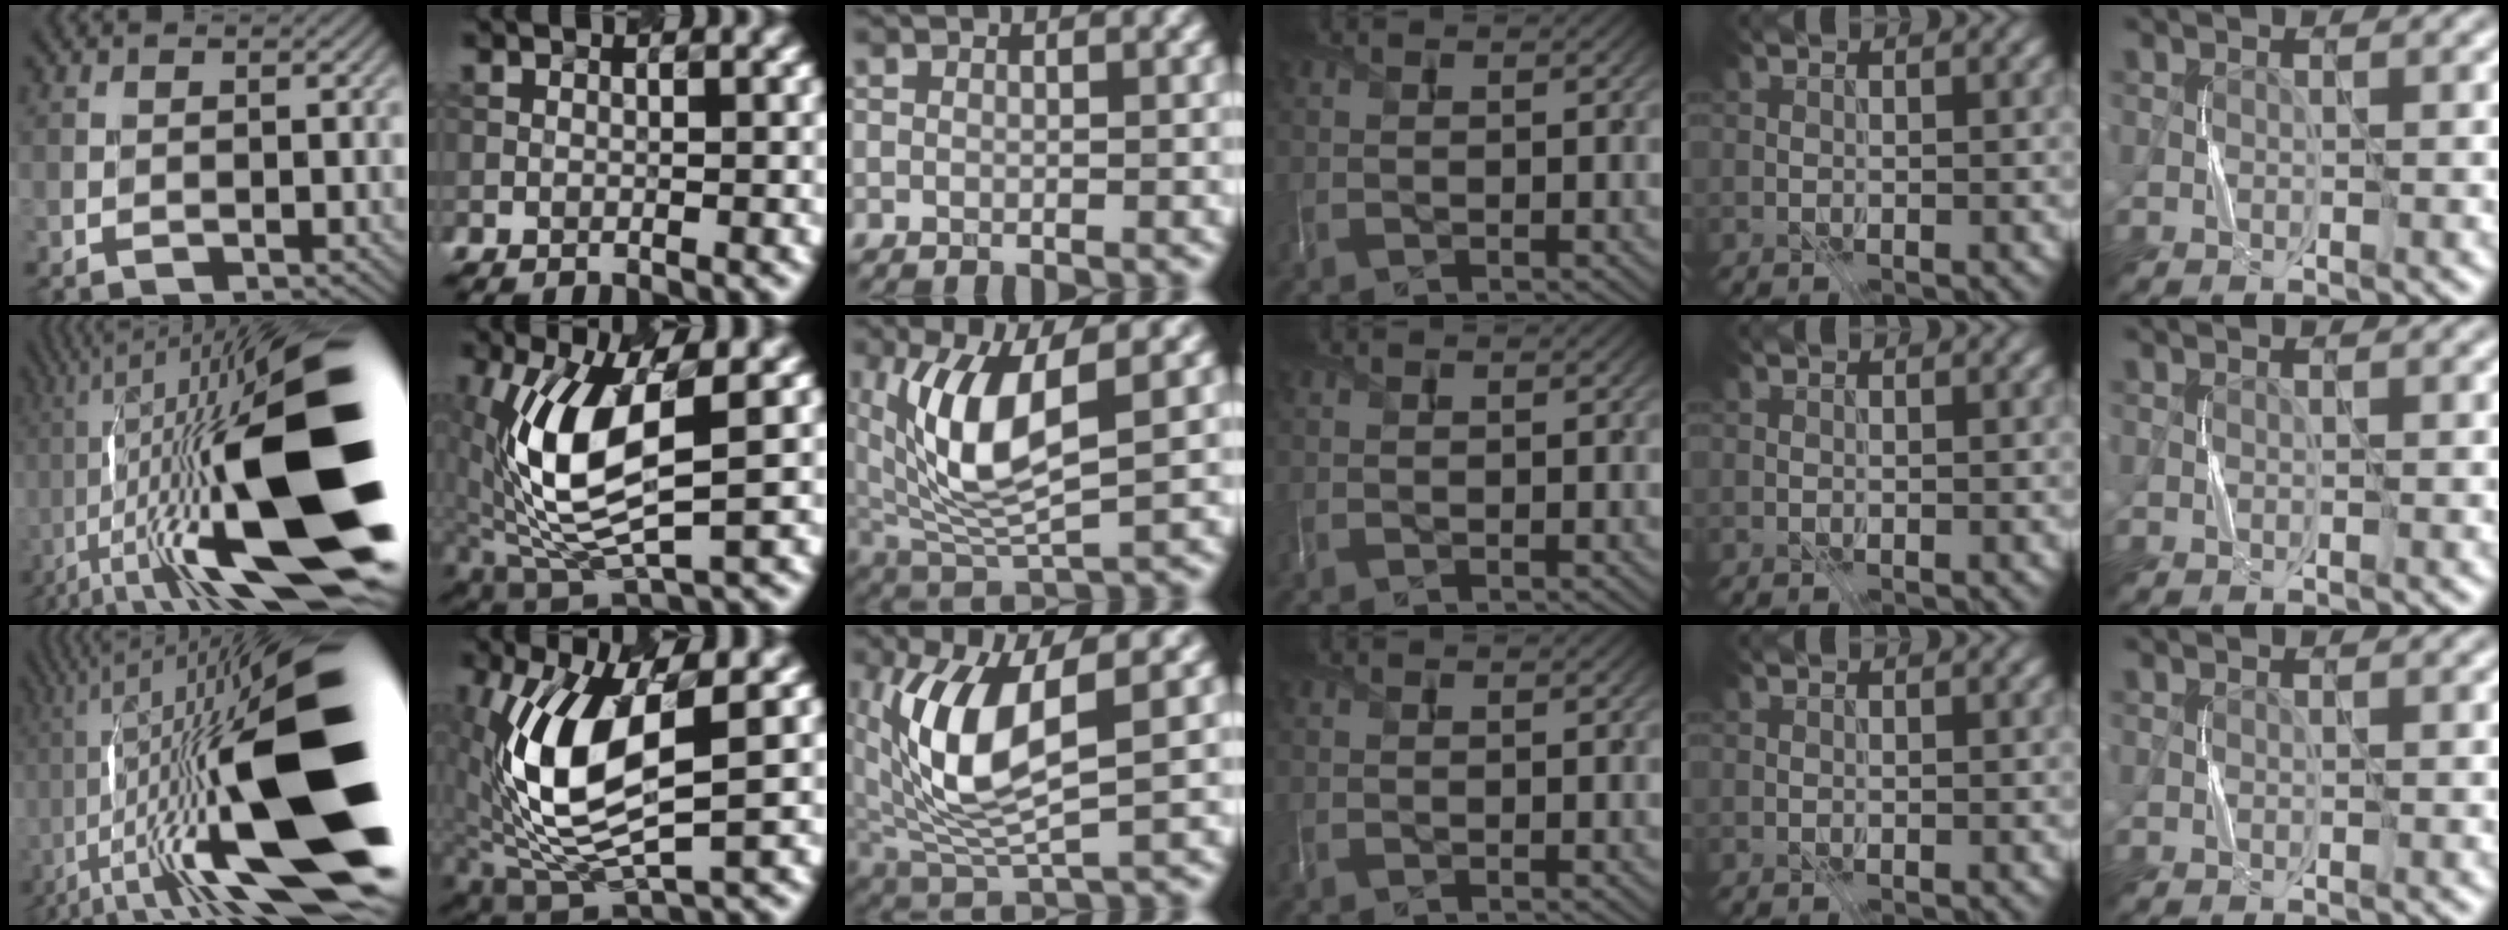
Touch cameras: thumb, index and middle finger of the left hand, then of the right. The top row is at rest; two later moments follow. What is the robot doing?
{"motion": "press", "object": "grip strengthener"}